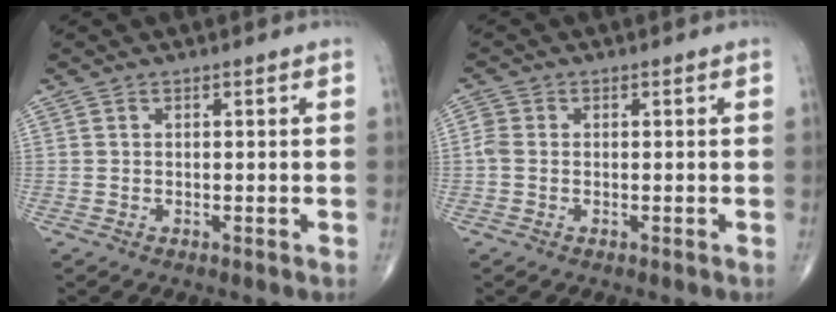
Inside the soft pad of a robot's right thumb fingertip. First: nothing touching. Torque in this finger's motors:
{"motor_torque": [0.10, -0.18, 0.15, 0.08, 0.00]}